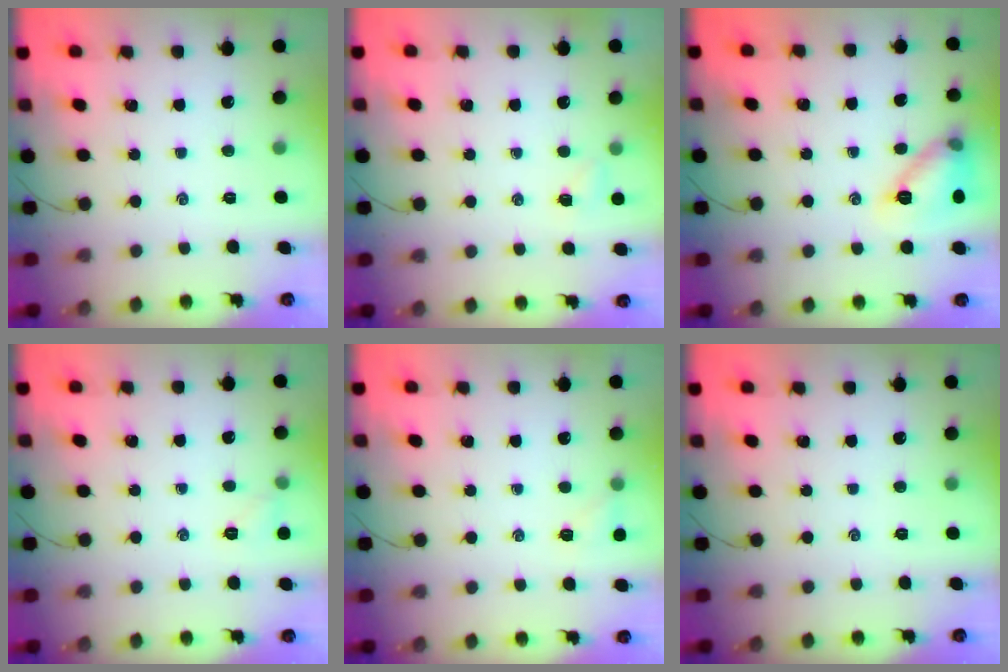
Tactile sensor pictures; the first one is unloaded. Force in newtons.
{"total": 3.2, "press": 3.0, "slide": 1.0}
{"total": 12.3, "press": 12.3, "slide": 1.0}
{"total": 5.0, "press": 4.7, "slide": 1.5}
{"total": 5.2, "press": 5.0, "slide": 1.2}
{"total": 0.0}